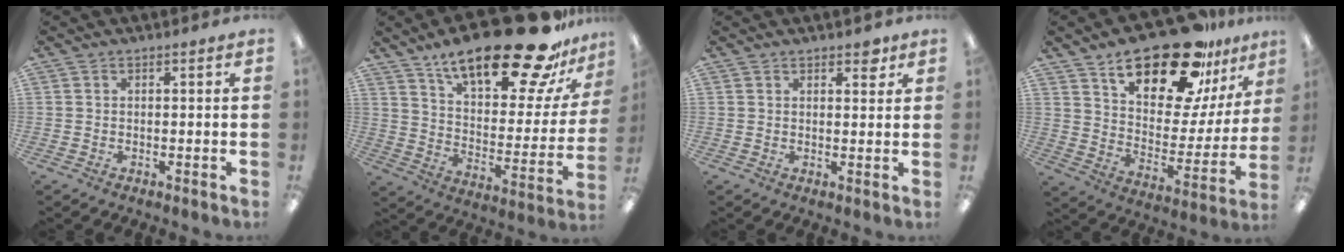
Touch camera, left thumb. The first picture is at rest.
{"total": 27.3, "force": [19.7, 9.1, 16.7], "torque": [-0.243, -0.128, 0.318]}
{"total": 2.6, "force": [1.9, 1.2, 1.3], "torque": [-0.004, -0.007, 0.030]}
{"total": 24.4, "force": [17.1, 9.6, 14.5], "torque": [-0.217, -0.108, 0.289]}